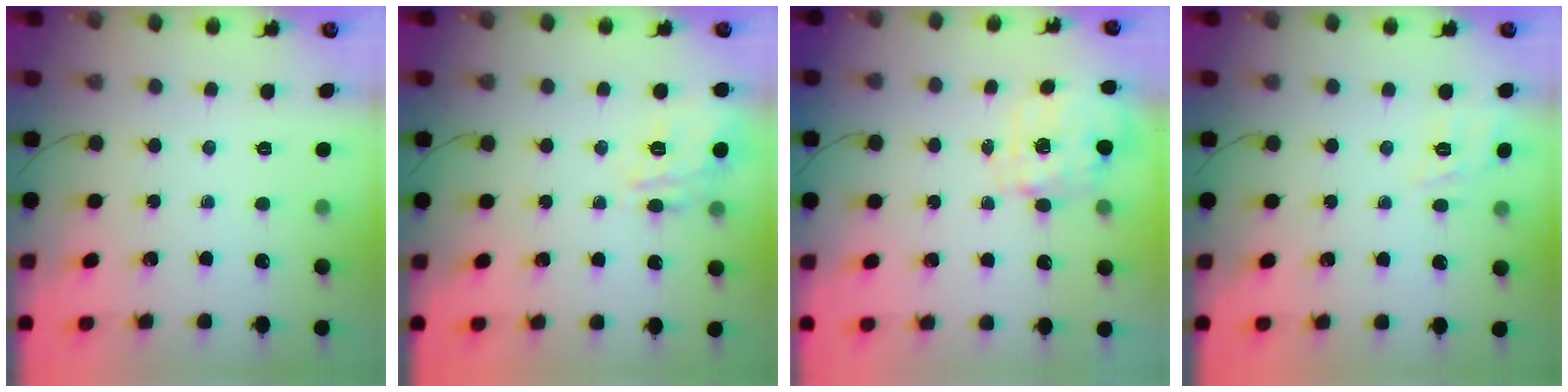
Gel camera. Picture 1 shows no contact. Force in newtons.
{"total": 14.1, "press": 14.1, "slide": 0.6}
{"total": 2.8, "press": 2.6, "slide": 0.9}
{"total": 2.7, "press": 2.1, "slide": 1.7}